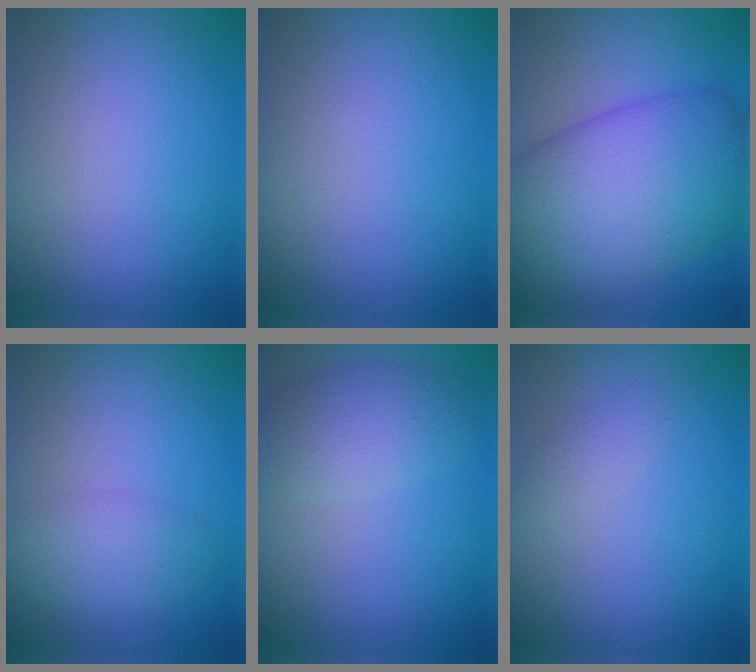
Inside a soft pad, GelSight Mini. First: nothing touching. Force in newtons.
{"total": 0.0}
{"total": 12.3, "press": 12.2, "slide": 0.6}
{"total": 2.6, "press": 2.6, "slide": 0.2}
{"total": 3.5, "press": 3.5, "slide": 0.1}
{"total": 1.0, "press": 1.0, "slide": 0.0}